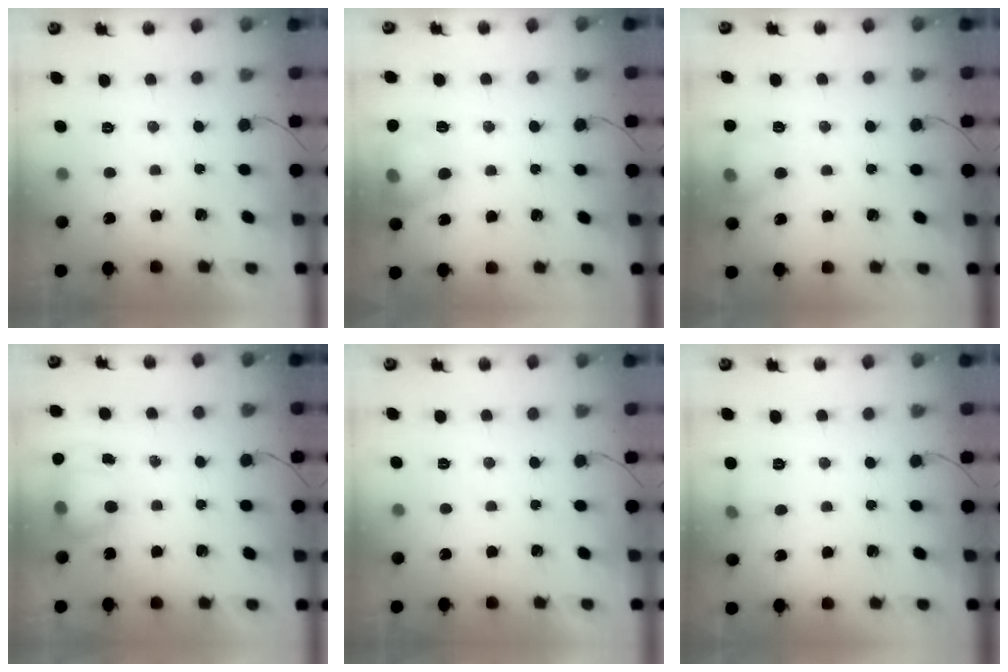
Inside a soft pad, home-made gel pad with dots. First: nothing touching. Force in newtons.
{"total": 12.8, "press": 12.7, "slide": 1.1}
{"total": 9.1, "press": 9.1, "slide": 0.6}
{"total": 7.6, "press": 7.6, "slide": 0.7}
{"total": 0.0}
{"total": 6.0, "press": 5.7, "slide": 1.8}